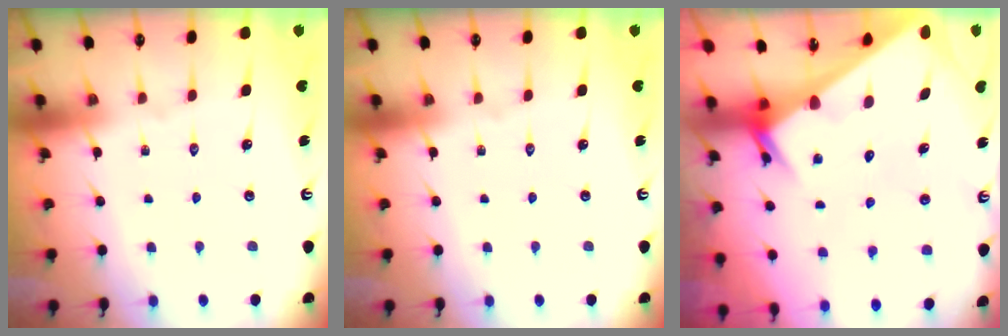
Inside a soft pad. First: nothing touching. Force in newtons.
{"total": 0.0}
{"total": 2.4, "press": 2.4, "slide": 0.1}